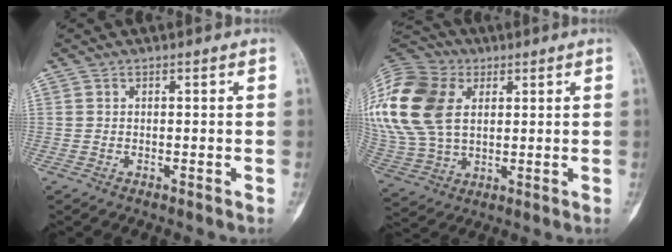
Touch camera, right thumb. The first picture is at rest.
{"total": 27.2, "force": [7.4, 19.4, 17.7], "torque": [-0.430, 0.037, 0.150]}